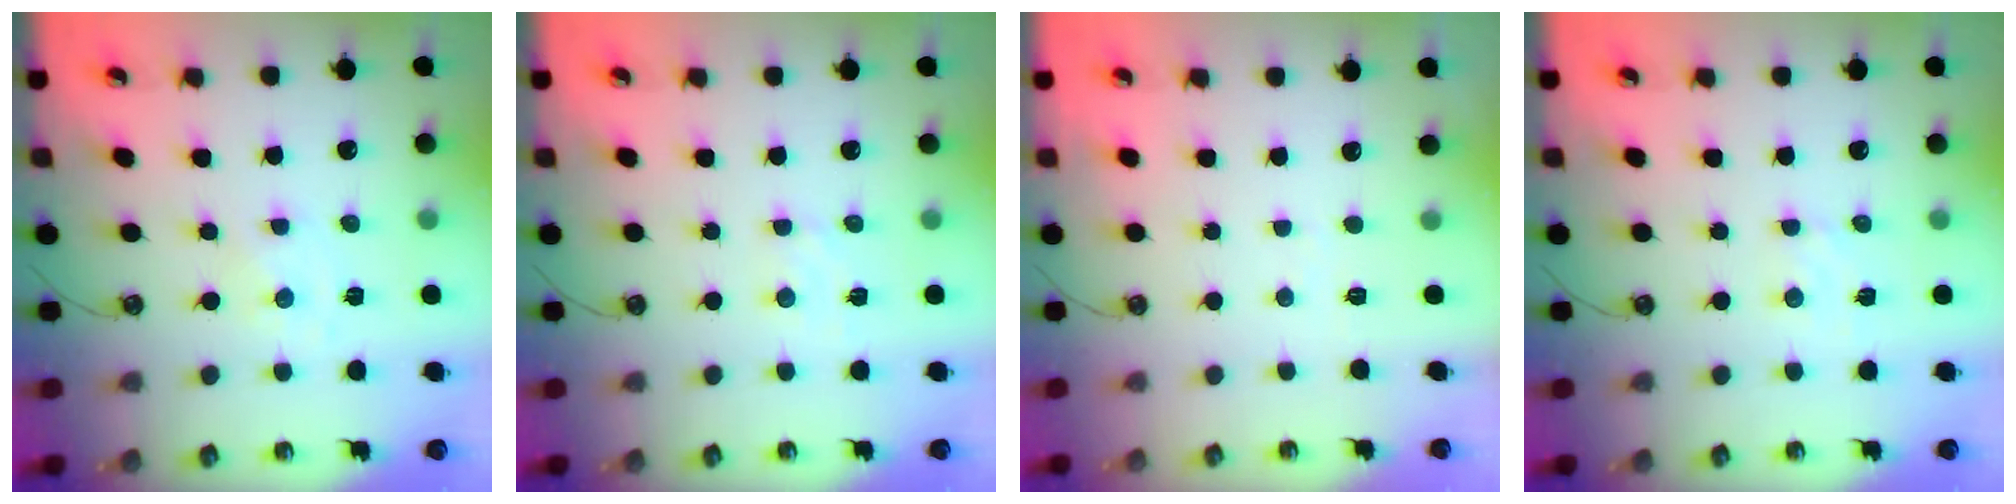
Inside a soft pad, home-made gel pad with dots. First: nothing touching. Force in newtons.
{"total": 3.4, "press": 3.4, "slide": 0.5}
{"total": 2.9, "press": 2.9, "slide": 0.4}
{"total": 3.3, "press": 3.2, "slide": 0.4}